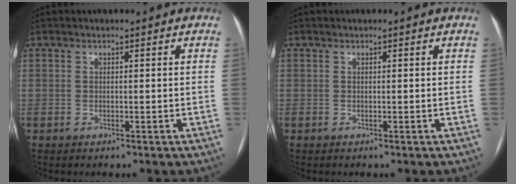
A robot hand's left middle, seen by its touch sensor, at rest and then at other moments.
{"total": 0.0}